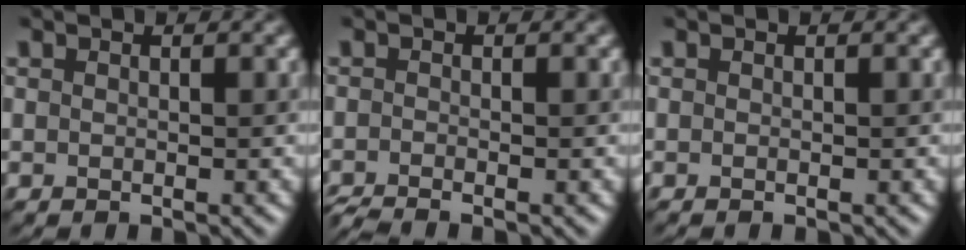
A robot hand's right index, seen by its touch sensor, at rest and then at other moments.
{"total": 2.2, "force": [-1.9, 0.3, 1.0], "torque": [-0.013, -0.006, -0.036]}
{"total": 0.0}